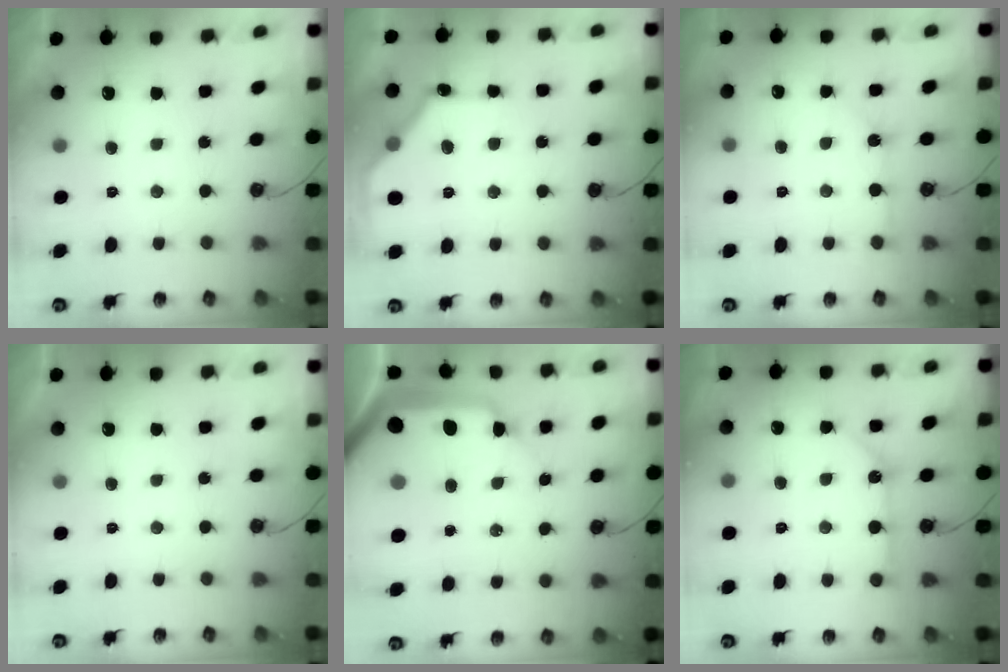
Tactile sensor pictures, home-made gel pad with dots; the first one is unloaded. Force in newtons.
{"total": 14.7, "press": 14.7, "slide": 0.3}
{"total": 2.6, "press": 2.6, "slide": 0.3}
{"total": 0.0}
{"total": 20.8, "press": 20.5, "slide": 3.5}
{"total": 10.3, "press": 10.2, "slide": 1.1}